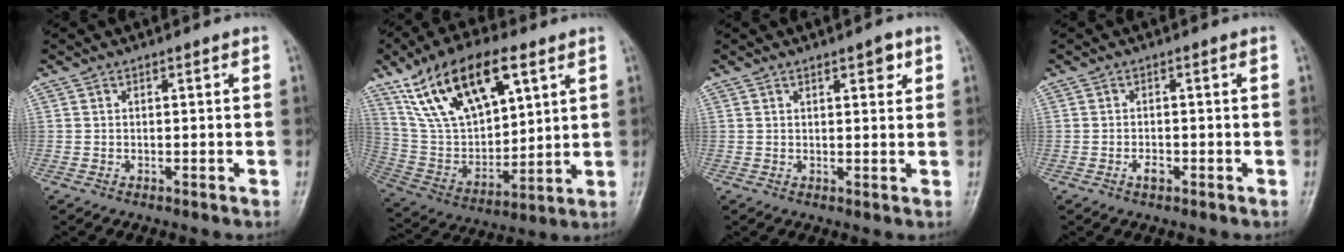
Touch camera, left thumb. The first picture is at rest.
{"total": 21.3, "force": [11.1, 9.9, 15.2], "torque": [-0.247, -0.030, 0.216]}
{"total": 3.0, "force": [1.6, 1.1, 2.2], "torque": [-0.020, -0.006, 0.021]}
{"total": 1.7, "force": [-0.8, 0.9, 1.2], "torque": [-0.019, 0.005, -0.014]}